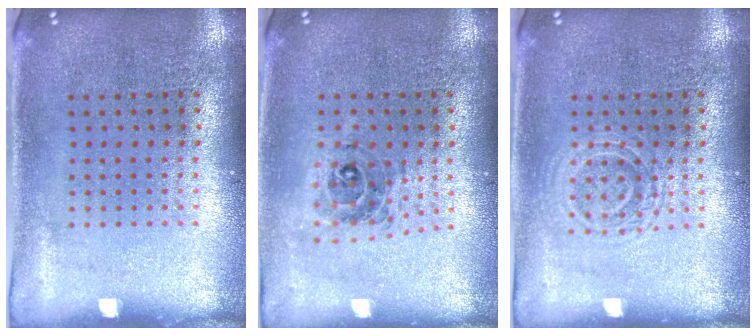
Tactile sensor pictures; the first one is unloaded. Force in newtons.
{"total": 0.6, "press": 0.6, "slide": 0.2}
{"total": 2.0, "press": 2.0, "slide": 0.4}